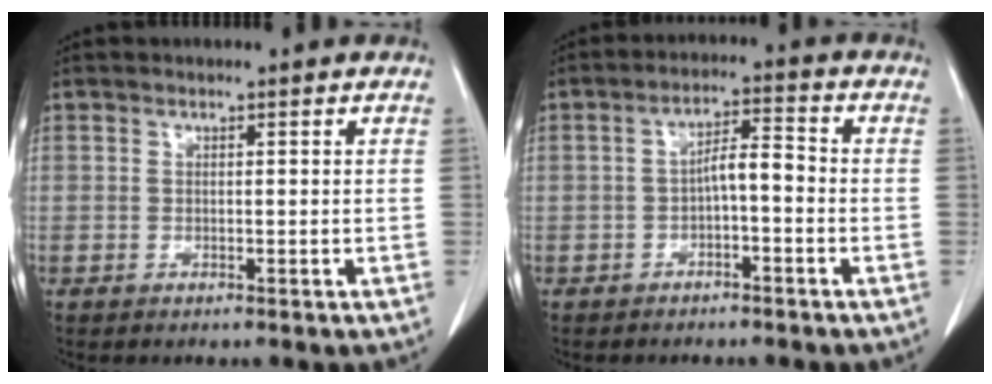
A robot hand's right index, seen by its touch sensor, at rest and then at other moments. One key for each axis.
{"total": 5.9, "fx": -1.2, "fy": 1.2, "fz": 5.6, "tx": -0.099, "ty": 0.025, "tz": -0.021}